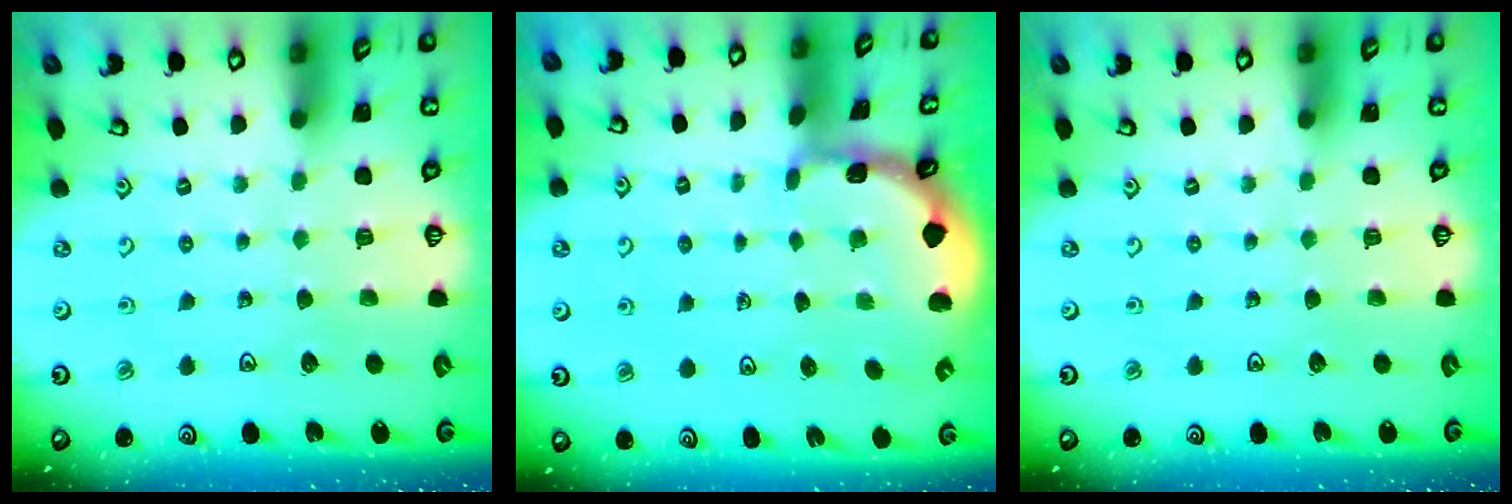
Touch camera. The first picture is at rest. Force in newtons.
{"total": 1.5, "press": 1.5, "slide": 0.1}
{"total": 0.0}